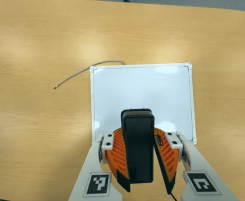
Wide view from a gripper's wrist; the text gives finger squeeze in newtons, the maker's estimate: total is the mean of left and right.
{"total": 10.6, "left": 10.0, "right": 11.2}